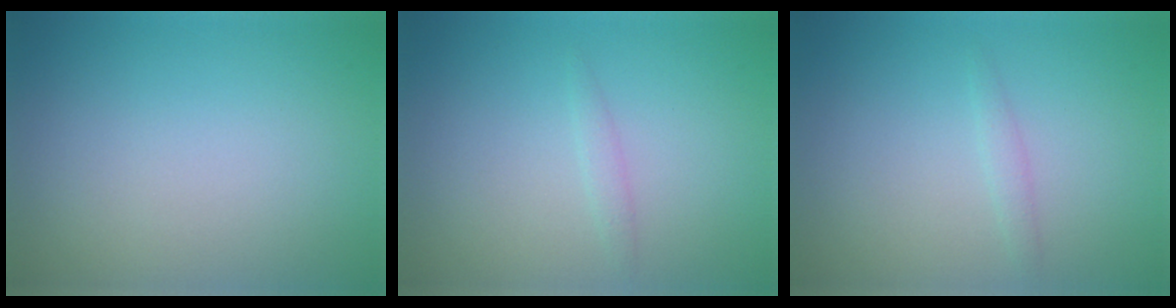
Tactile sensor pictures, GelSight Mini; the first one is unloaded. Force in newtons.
{"total": 0.8, "press": 0.8, "slide": 0.1}
{"total": 0.9, "press": 0.9, "slide": 0.0}